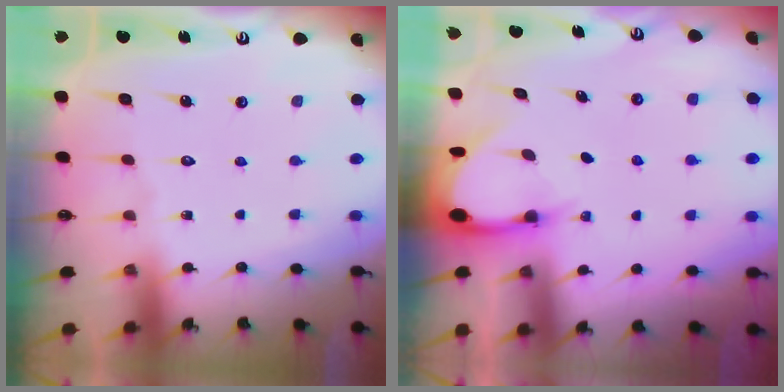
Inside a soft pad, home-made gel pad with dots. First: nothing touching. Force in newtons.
{"total": 3.3, "press": 3.3, "slide": 0.2}